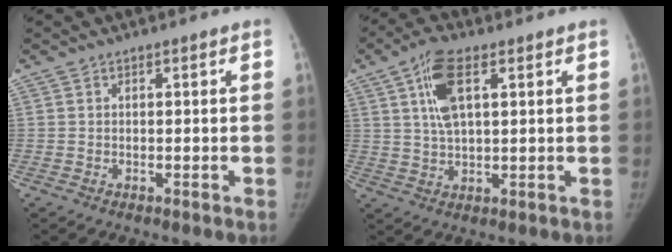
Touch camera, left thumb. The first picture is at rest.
{"total": 8.3, "force": [3.0, 3.5, 6.9], "torque": [-0.133, 0.000, 0.058]}